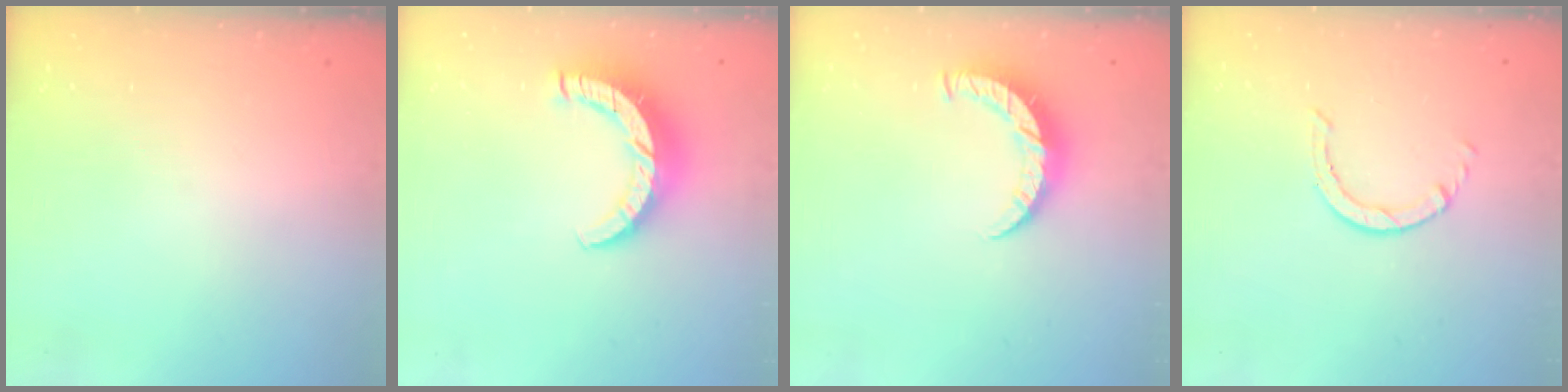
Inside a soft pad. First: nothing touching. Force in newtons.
{"total": 9.4, "press": 9.4, "slide": 0.8}
{"total": 7.5, "press": 7.4, "slide": 0.4}
{"total": 0.6, "press": 0.6, "slide": 0.1}